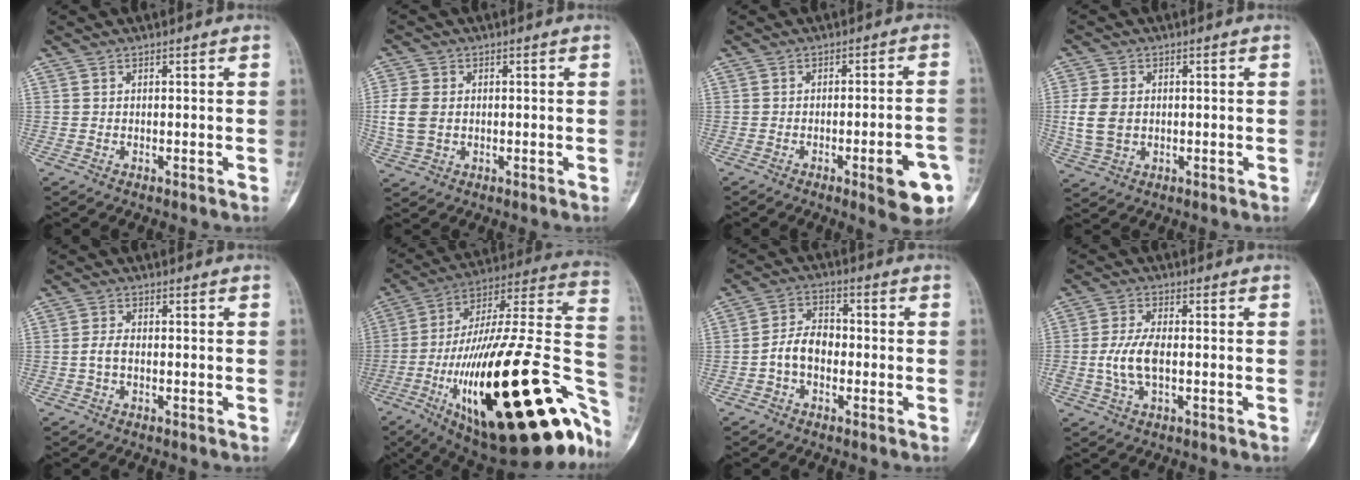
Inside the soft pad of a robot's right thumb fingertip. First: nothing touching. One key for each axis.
{"total": 6.3, "fx": 0.1, "fy": 4.7, "fz": 4.2, "tx": -0.095, "ty": 0.004, "tz": 0.004}
{"total": 9.4, "fx": -3.9, "fy": 2.1, "fz": 8.3, "tx": -0.093, "ty": 0.017, "tz": -0.044}
{"total": 6.9, "fx": 0.1, "fy": 5.0, "fz": 4.7, "tx": -0.098, "ty": 0.002, "tz": 0.008}
{"total": 2.4, "fx": -0.5, "fy": 1.3, "fz": 1.9, "tx": -0.044, "ty": 0.007, "tz": -0.011}
{"total": 45.3, "fx": -14.3, "fy": 14.5, "fz": 40.5, "tx": -0.550, "ty": 0.056, "tz": -0.223}
{"total": 6.2, "fx": -1.6, "fy": 4.2, "fz": 4.2, "tx": -0.062, "ty": 0.028, "tz": -0.042}
{"total": 6.5, "fx": -0.8, "fy": 3.0, "fz": 5.8, "tx": -0.133, "ty": 0.008, "tz": -0.015}